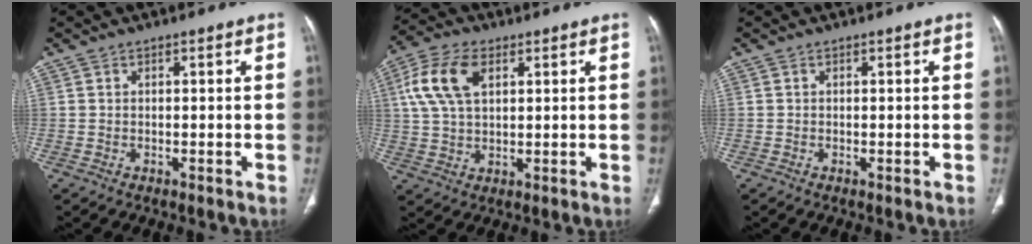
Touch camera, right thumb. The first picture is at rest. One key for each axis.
{"total": 10.9, "fx": 3.6, "fy": 6.3, "fz": 8.1, "tx": -0.167, "ty": 0.008, "tz": 0.070}
{"total": 0.0}